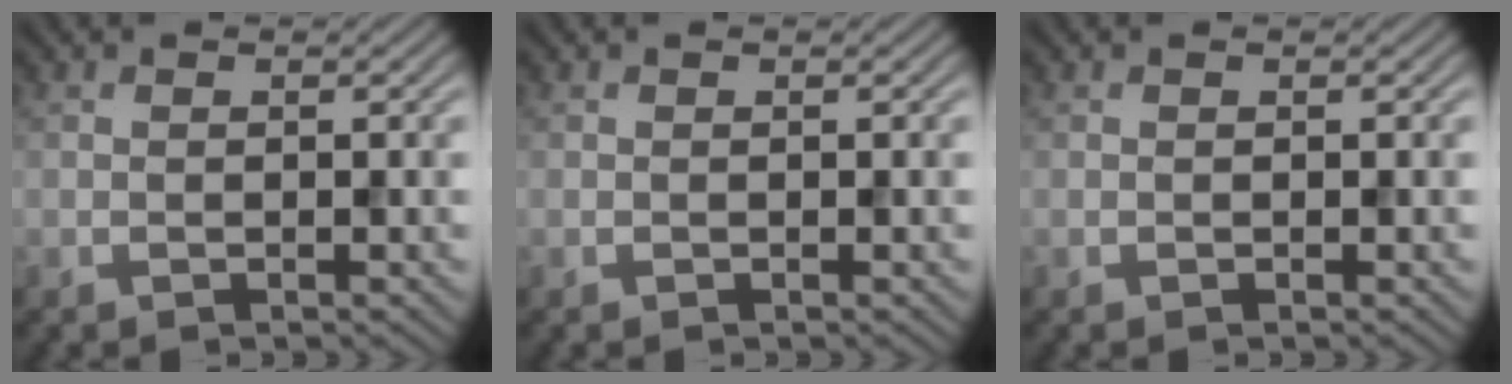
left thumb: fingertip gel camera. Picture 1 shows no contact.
{"total": 0.0}
{"total": 0.0}